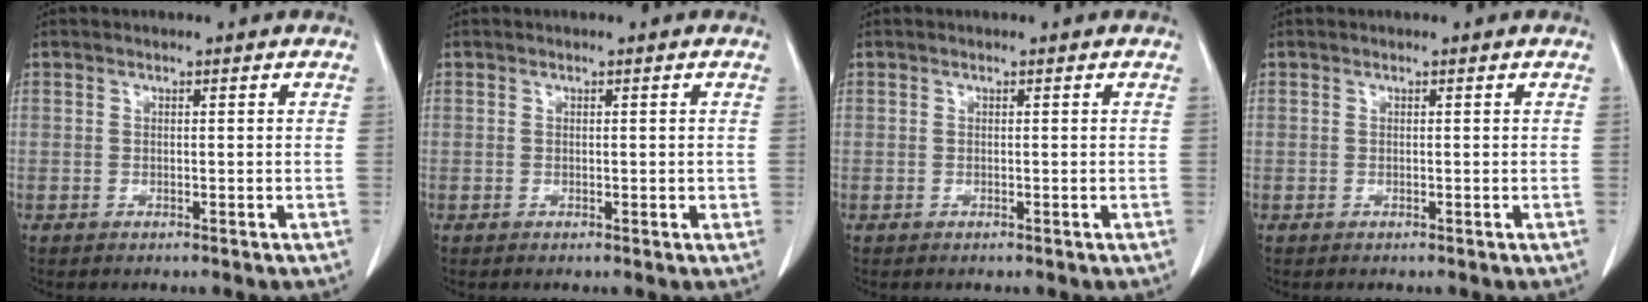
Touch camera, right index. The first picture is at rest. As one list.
[{"total": 1.1, "force": [0.0, 0.7, 0.9], "torque": [-0.011, 0.001, 0.003]}, {"total": 0.0}, {"total": 0.0}]